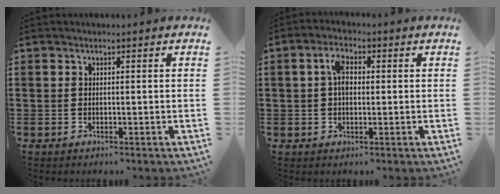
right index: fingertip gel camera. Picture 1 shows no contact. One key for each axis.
{"total": 3.9, "fx": 0.5, "fy": 2.1, "fz": 3.2, "tx": -0.067, "ty": 0.011, "tz": 0.007}